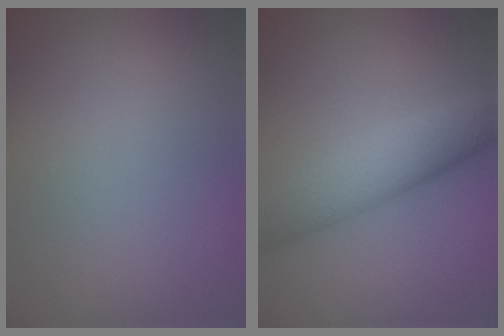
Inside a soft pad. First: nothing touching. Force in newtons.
{"total": 6.9, "press": 6.9, "slide": 0.3}